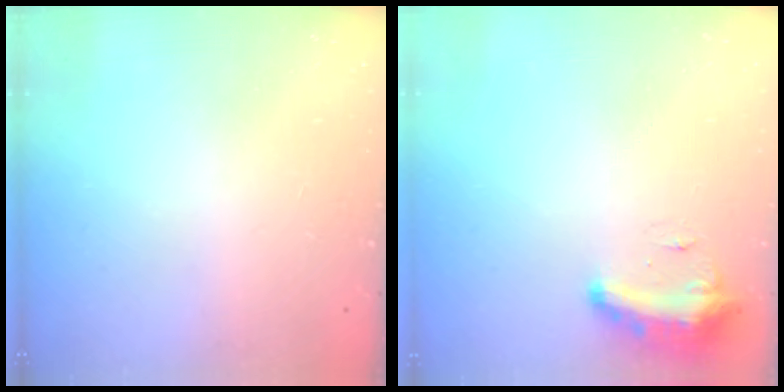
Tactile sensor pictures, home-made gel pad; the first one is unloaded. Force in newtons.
{"total": 9.2, "press": 9.1, "slide": 0.5}